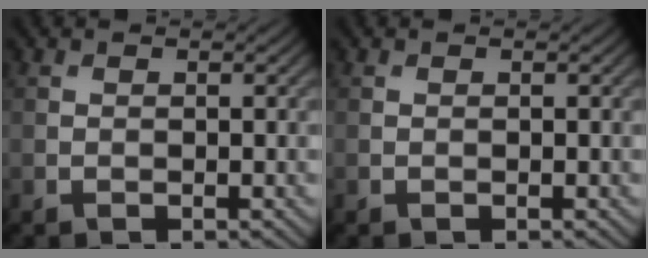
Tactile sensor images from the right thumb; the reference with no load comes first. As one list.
[{"total": 0.0}]